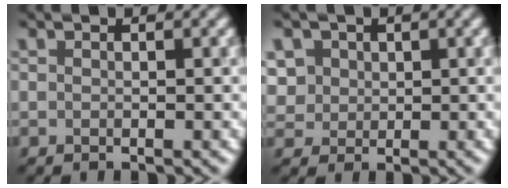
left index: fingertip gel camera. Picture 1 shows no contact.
{"total": 2.5, "force": [1.0, 2.3, 0.3], "torque": [-0.045, 0.012, 0.045]}